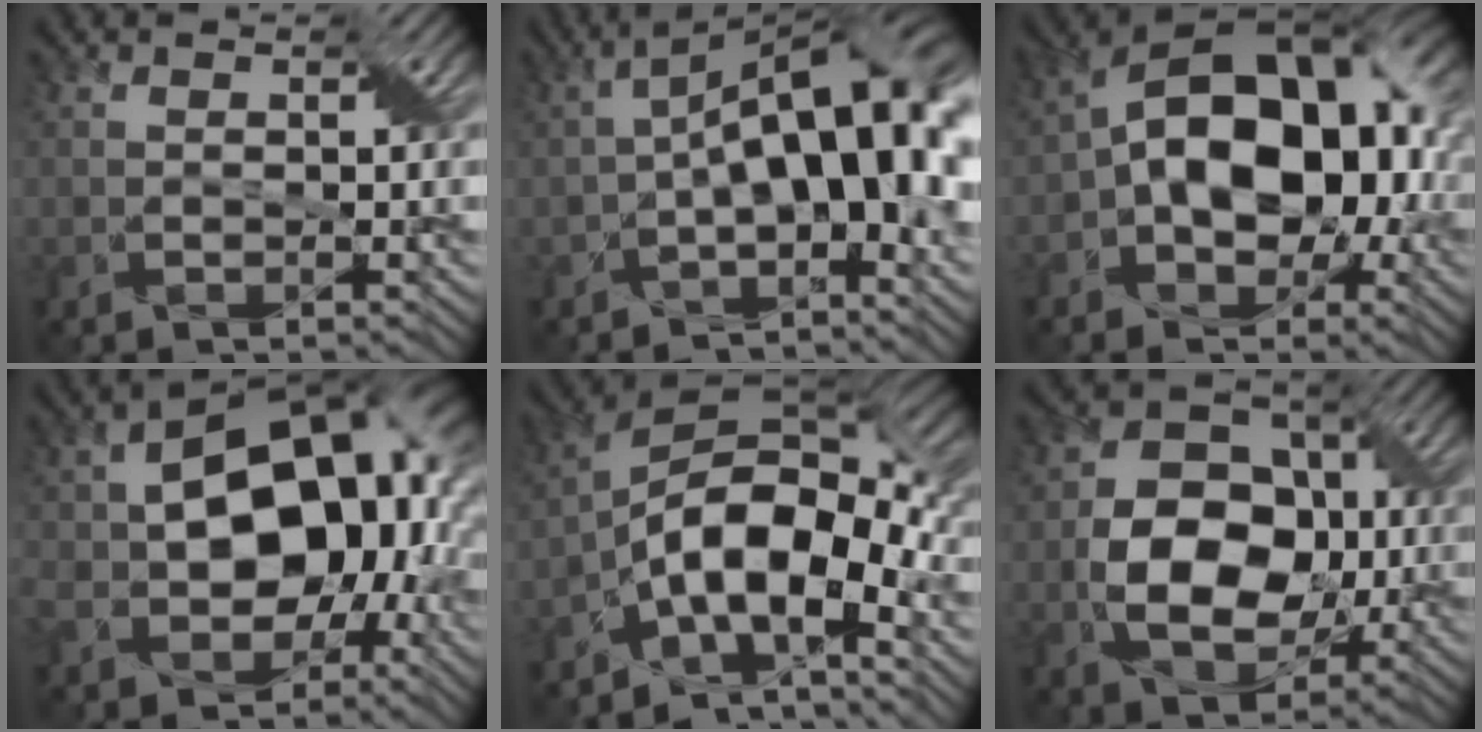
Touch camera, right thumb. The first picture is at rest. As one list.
[{"total": 13.6, "force": [-1.5, 6.5, 11.9], "torque": [-0.179, 0.005, -0.026]}, {"total": 16.8, "force": [-0.5, 10.4, 13.2], "torque": [-0.180, 0.017, -0.028]}, {"total": 16.9, "force": [-2.1, 12.2, 11.6], "torque": [-0.201, -0.031, -0.035]}, {"total": 14.1, "force": [-6.2, 6.5, 10.9], "torque": [-0.181, -0.007, -0.127]}, {"total": 11.1, "force": [-1.2, 8.0, 7.5], "torque": [-0.138, -0.001, -0.026]}]